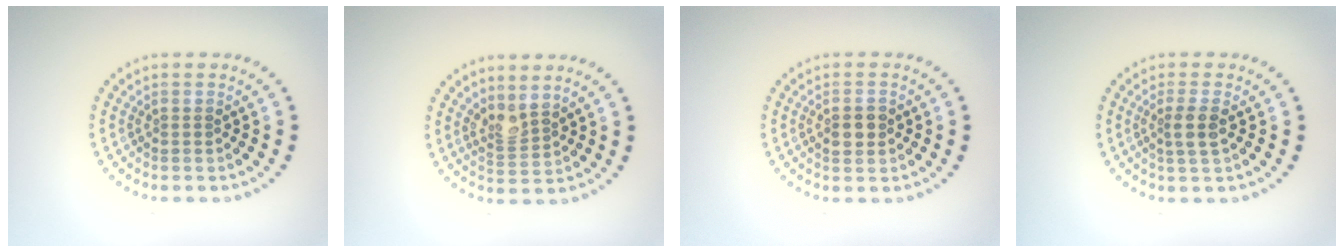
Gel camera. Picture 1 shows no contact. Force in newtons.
{"total": 2.1, "press": 1.6, "slide": 1.3}
{"total": 2.4, "press": 2.4, "slide": 0.0}
{"total": 2.0, "press": 1.7, "slide": 1.0}